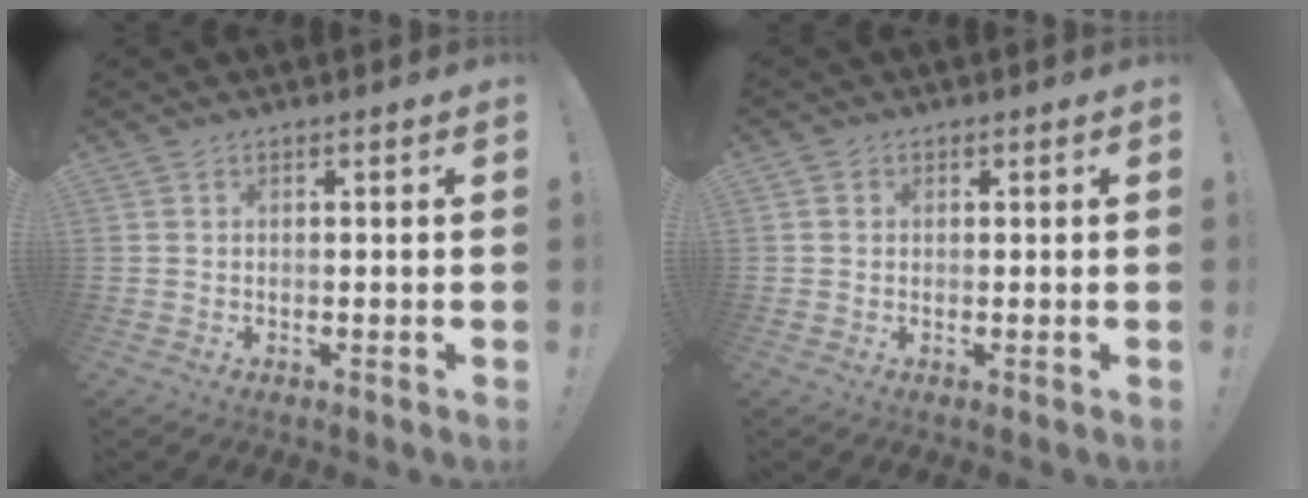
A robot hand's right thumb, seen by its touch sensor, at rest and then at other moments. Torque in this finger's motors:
{"motor_torque": [0.01, -0.12, -0.12, 0.44, 0.05]}